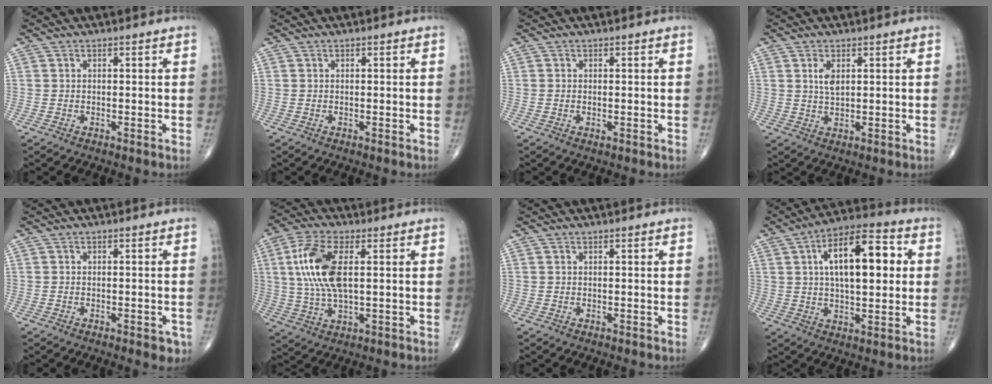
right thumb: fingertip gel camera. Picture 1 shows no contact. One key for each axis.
{"total": 0.0}
{"total": 0.7, "fx": -0.1, "fy": 0.3, "fz": 0.6, "tx": -0.015, "ty": -0.001, "tz": -0.002}
{"total": 3.1, "fx": 1.1, "fy": 1.5, "fz": 2.5, "tx": -0.045, "ty": -0.006, "tz": 0.023}
{"total": 2.9, "fx": -1.5, "fy": 1.3, "fz": 2.1, "tx": -0.017, "ty": 0.004, "tz": -0.016}
{"total": 12.5, "fx": 2.3, "fy": 5.3, "fz": 11.0, "tx": -0.244, "ty": 0.003, "tz": 0.046}
{"total": 0.0}
{"total": 16.9, "fx": 3.5, "fy": 7.6, "fz": 14.8, "tx": -0.216, "ty": 0.015, "tz": 0.050}